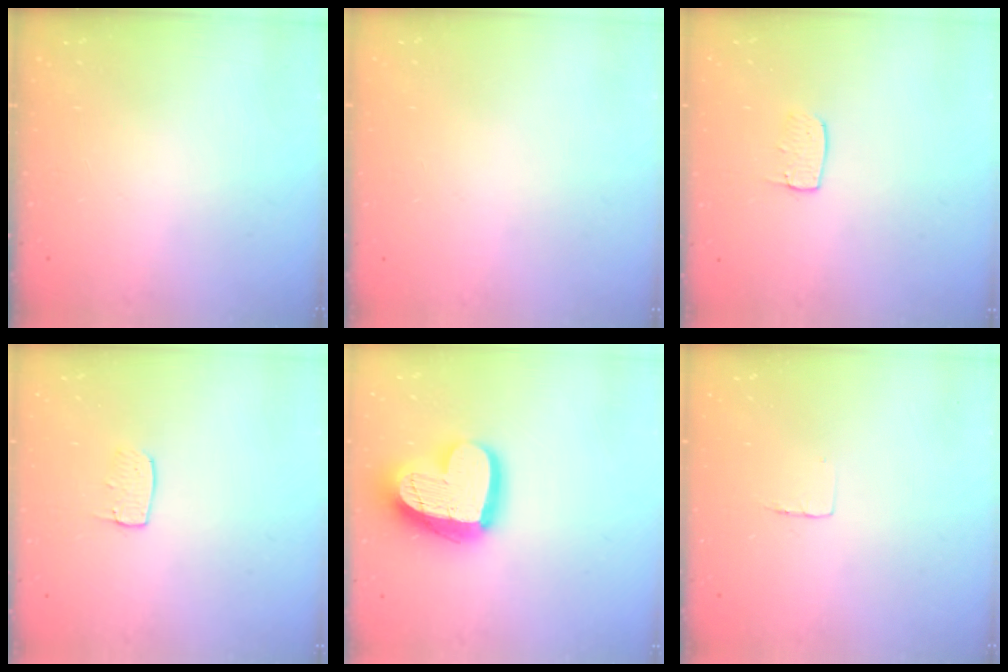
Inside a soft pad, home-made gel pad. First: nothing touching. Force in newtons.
{"total": 0.0}
{"total": 6.0, "press": 6.0, "slide": 0.3}
{"total": 6.0, "press": 6.0, "slide": 0.3}
{"total": 20.4, "press": 20.3, "slide": 1.7}
{"total": 3.0, "press": 3.0, "slide": 0.1}